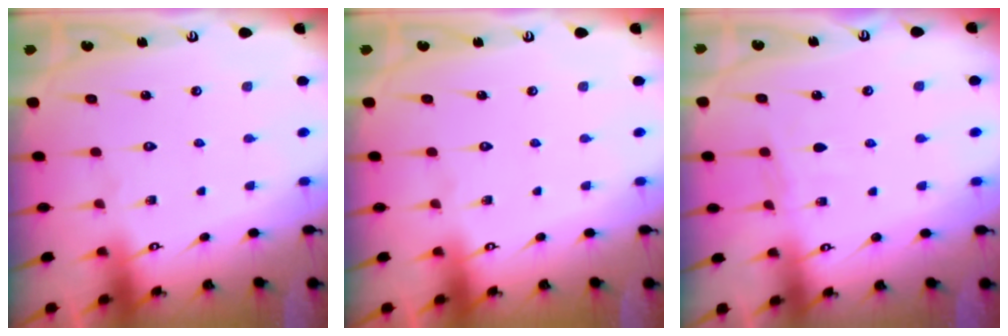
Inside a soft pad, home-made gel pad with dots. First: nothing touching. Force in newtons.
{"total": 0.0}
{"total": 3.2, "press": 3.2, "slide": 0.4}